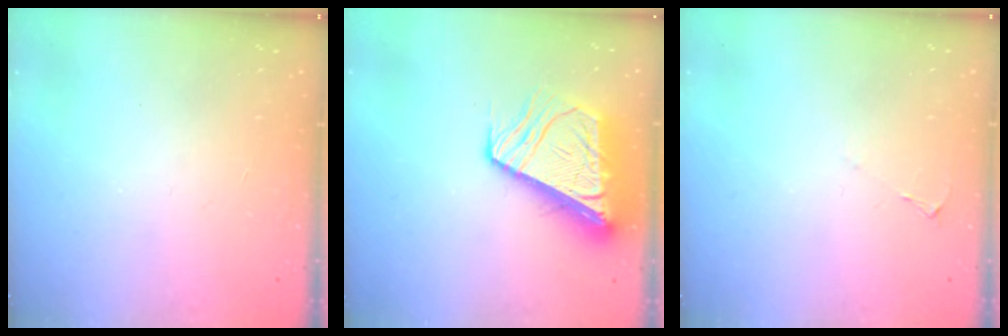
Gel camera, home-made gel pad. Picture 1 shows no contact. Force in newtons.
{"total": 12.4, "press": 12.3, "slide": 1.4}
{"total": 1.7, "press": 1.7, "slide": 0.3}